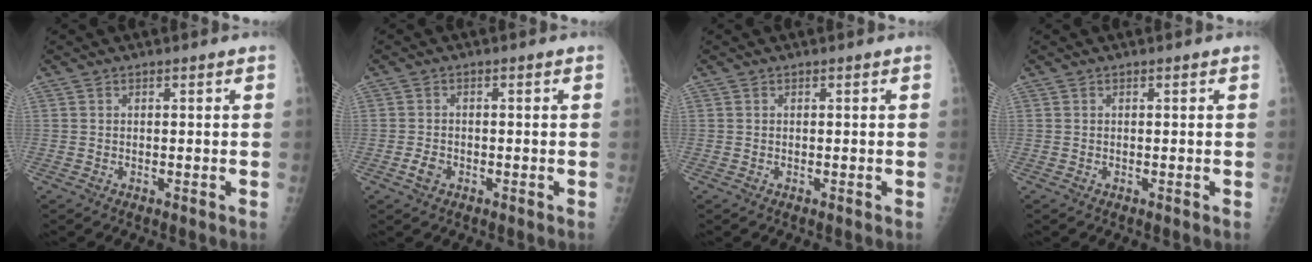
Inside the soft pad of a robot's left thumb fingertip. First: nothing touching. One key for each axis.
{"total": 2.1, "fx": -1.0, "fy": 1.5, "fz": 1.2, "tx": -0.020, "ty": 0.002, "tz": -0.019}
{"total": 0.0}
{"total": 0.0}